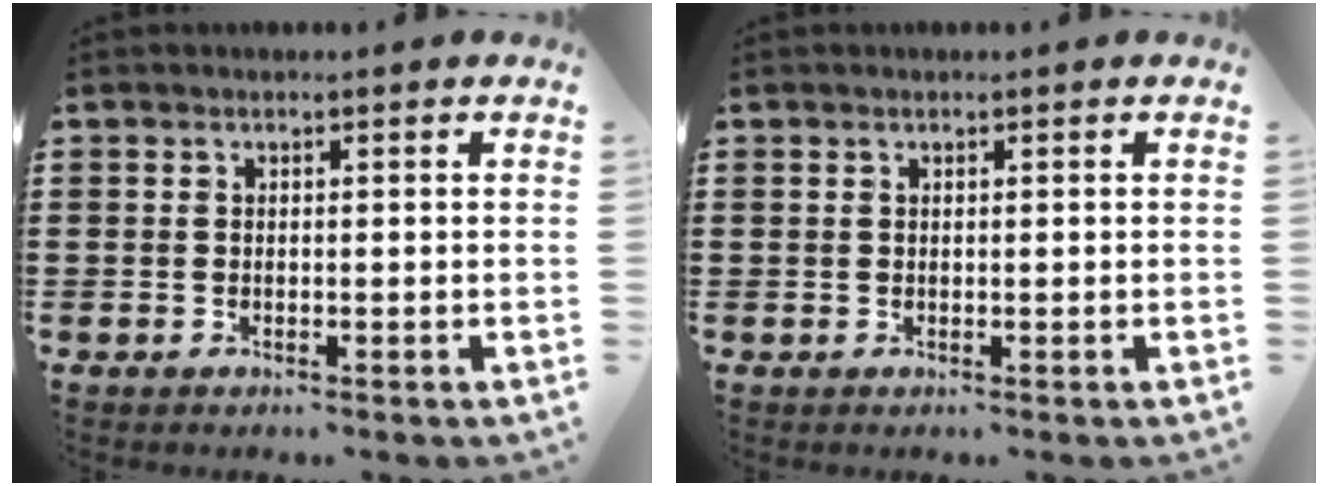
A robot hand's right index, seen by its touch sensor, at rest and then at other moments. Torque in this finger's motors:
{"motor_torque": [0.90, 1.24, 0.06, 0.00]}